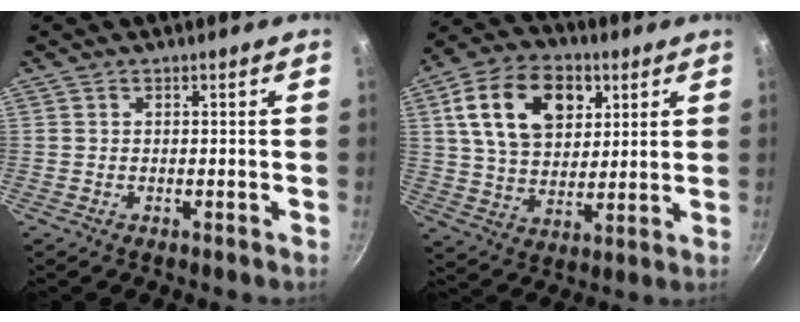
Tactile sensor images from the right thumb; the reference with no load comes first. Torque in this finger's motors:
{"motor_torque": [-1.48, 2.12, 1.19, 0.37, 0.26]}